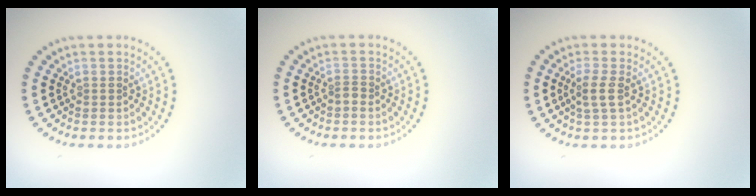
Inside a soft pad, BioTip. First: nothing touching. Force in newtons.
{"total": 0.8, "press": 0.3, "slide": 0.7}
{"total": 1.8, "press": 1.6, "slide": 0.7}